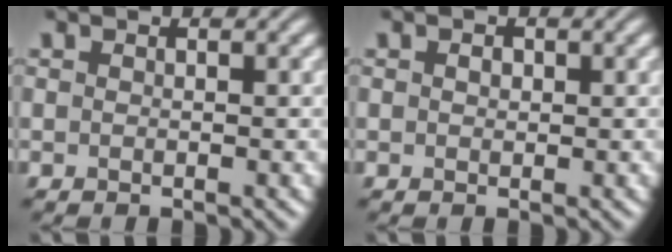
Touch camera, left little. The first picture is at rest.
{"total": 0.8, "force": [0.1, 0.6, 0.5], "torque": [-0.009, -0.001, 0.000]}